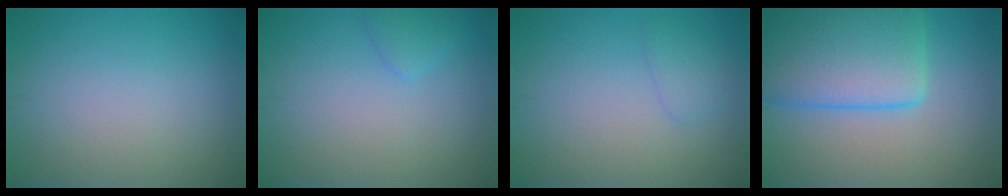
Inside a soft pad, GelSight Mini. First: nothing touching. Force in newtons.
{"total": 1.3, "press": 1.3, "slide": 0.0}
{"total": 1.3, "press": 1.3, "slide": 0.0}
{"total": 8.6, "press": 8.6, "slide": 0.4}